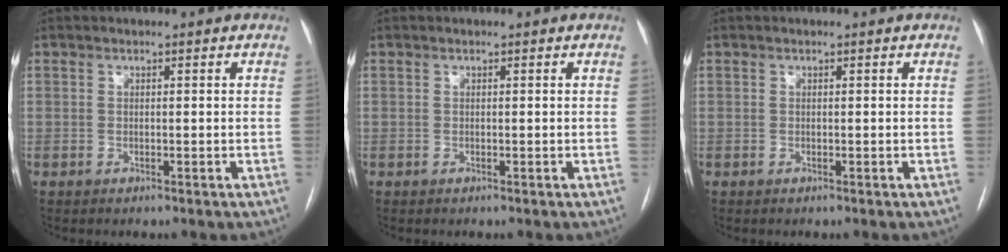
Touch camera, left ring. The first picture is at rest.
{"total": 0.0}
{"total": 0.0}